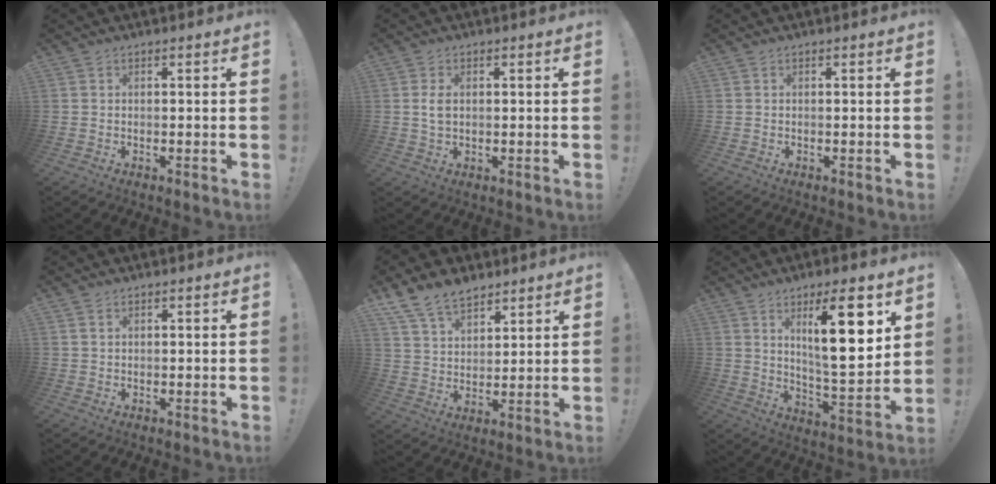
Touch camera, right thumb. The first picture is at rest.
{"total": 3.1, "force": [0.4, 2.0, 2.3], "torque": [-0.045, -0.001, 0.004]}
{"total": 0.0}
{"total": 1.1, "force": [0.6, 0.8, 0.4], "torque": [-0.003, -0.001, 0.011]}
{"total": 10.8, "force": [8.3, 5.6, 4.0], "torque": [-0.077, -0.049, 0.162]}
{"total": 16.7, "force": [7.5, 3.8, 14.5], "torque": [-0.215, -0.036, 0.107]}